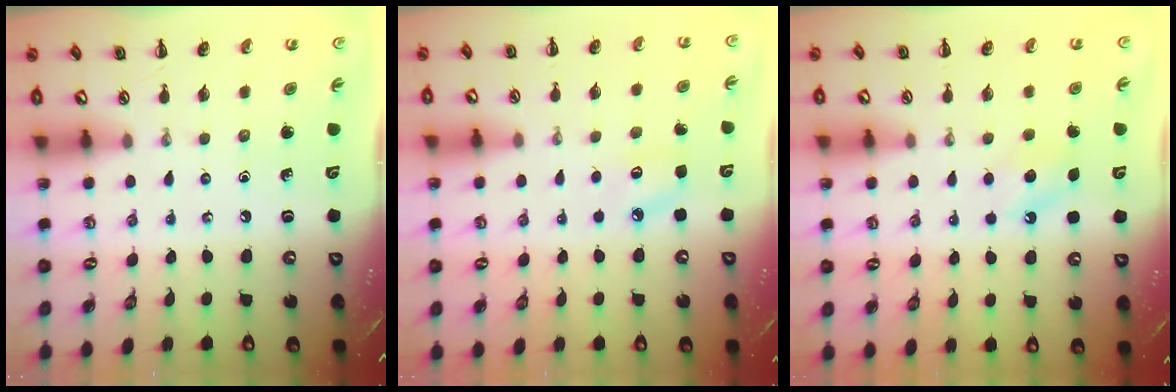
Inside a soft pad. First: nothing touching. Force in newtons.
{"total": 6.8, "press": 6.5, "slide": 2.0}
{"total": 6.0, "press": 5.8, "slide": 1.7}